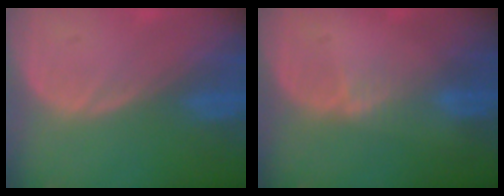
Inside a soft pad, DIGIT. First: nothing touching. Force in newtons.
{"total": 1.3, "press": 1.3, "slide": 0.2}